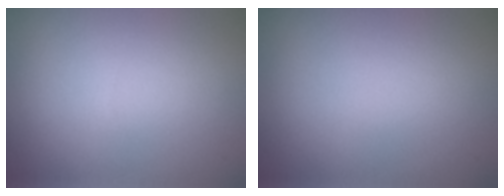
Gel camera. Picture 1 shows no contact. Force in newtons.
{"total": 0.0}